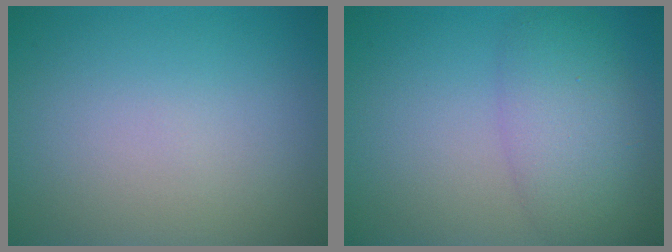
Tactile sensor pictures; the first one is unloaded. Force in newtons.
{"total": 5.1, "press": 5.1, "slide": 0.0}